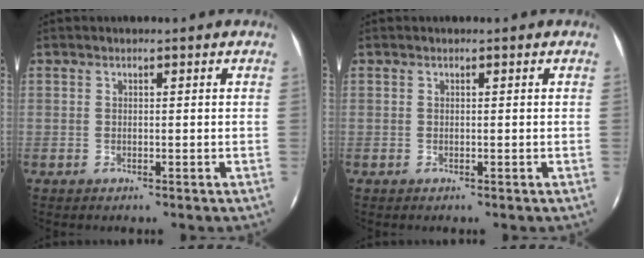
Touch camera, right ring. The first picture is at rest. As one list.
[{"total": 0.0}]